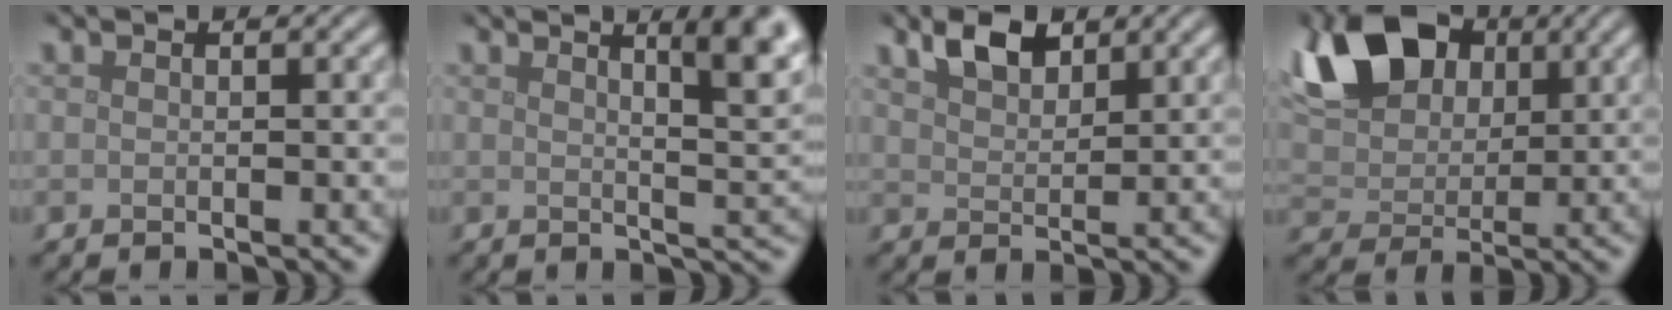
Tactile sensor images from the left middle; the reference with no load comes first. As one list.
[{"total": 6.7, "force": [3.3, 2.1, 5.4], "torque": [-0.033, 0.023, 0.032]}, {"total": 2.9, "force": [2.1, 1.3, 1.5], "torque": [-0.035, 0.005, 0.041]}, {"total": 15.4, "force": [6.4, 10.9, 8.7], "torque": [-0.189, 0.052, 0.109]}]